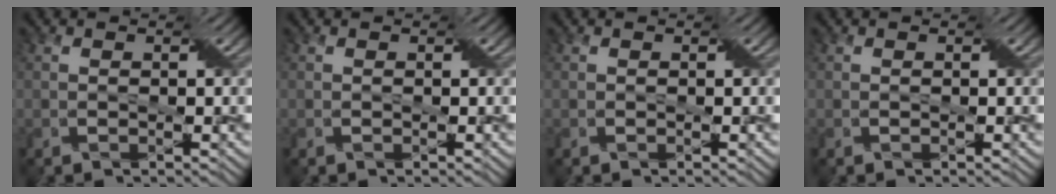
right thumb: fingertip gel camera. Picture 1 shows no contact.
{"total": 0.0}
{"total": 0.0}
{"total": 0.0}